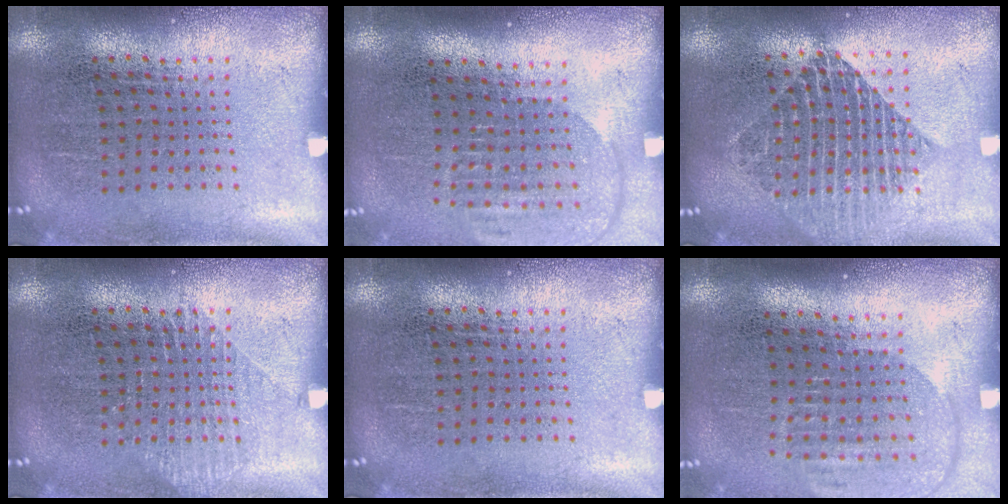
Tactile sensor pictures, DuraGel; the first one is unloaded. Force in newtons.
{"total": 1.7, "press": 1.5, "slide": 0.8}
{"total": 1.8, "press": 1.6, "slide": 1.0}
{"total": 1.0, "press": 1.0, "slide": 0.2}
{"total": 0.0}
{"total": 1.7, "press": 1.5, "slide": 0.8}